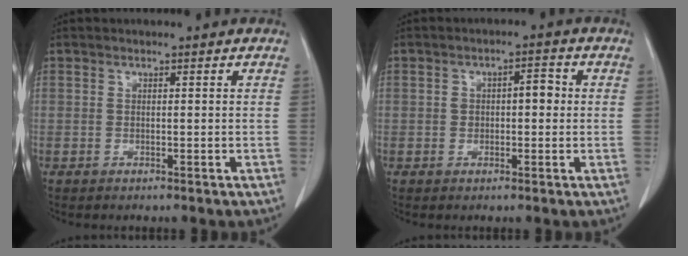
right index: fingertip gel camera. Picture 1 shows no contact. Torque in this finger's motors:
{"motor_torque": [0.11, -0.04, 0.06, 0.01]}